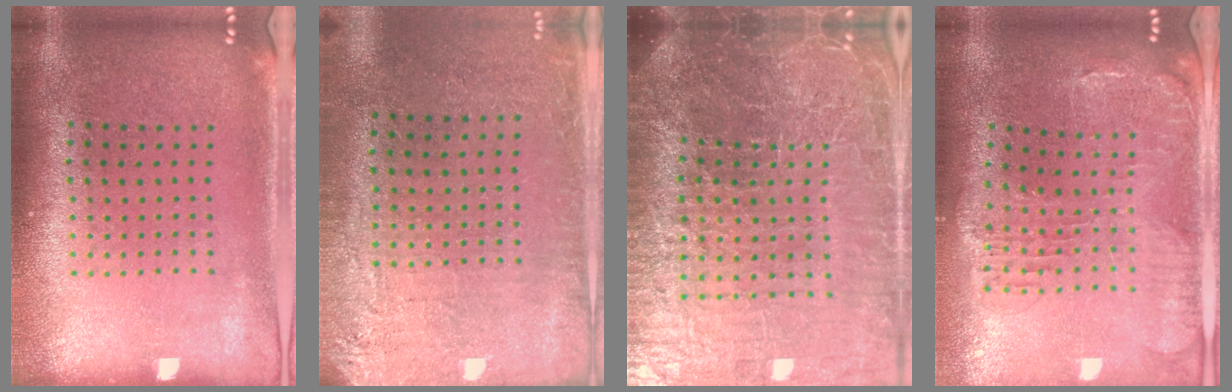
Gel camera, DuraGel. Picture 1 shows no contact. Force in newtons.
{"total": 2.8, "press": 2.6, "slide": 1.1}
{"total": 7.2, "press": 6.3, "slide": 3.5}
{"total": 1.5, "press": 1.4, "slide": 0.4}